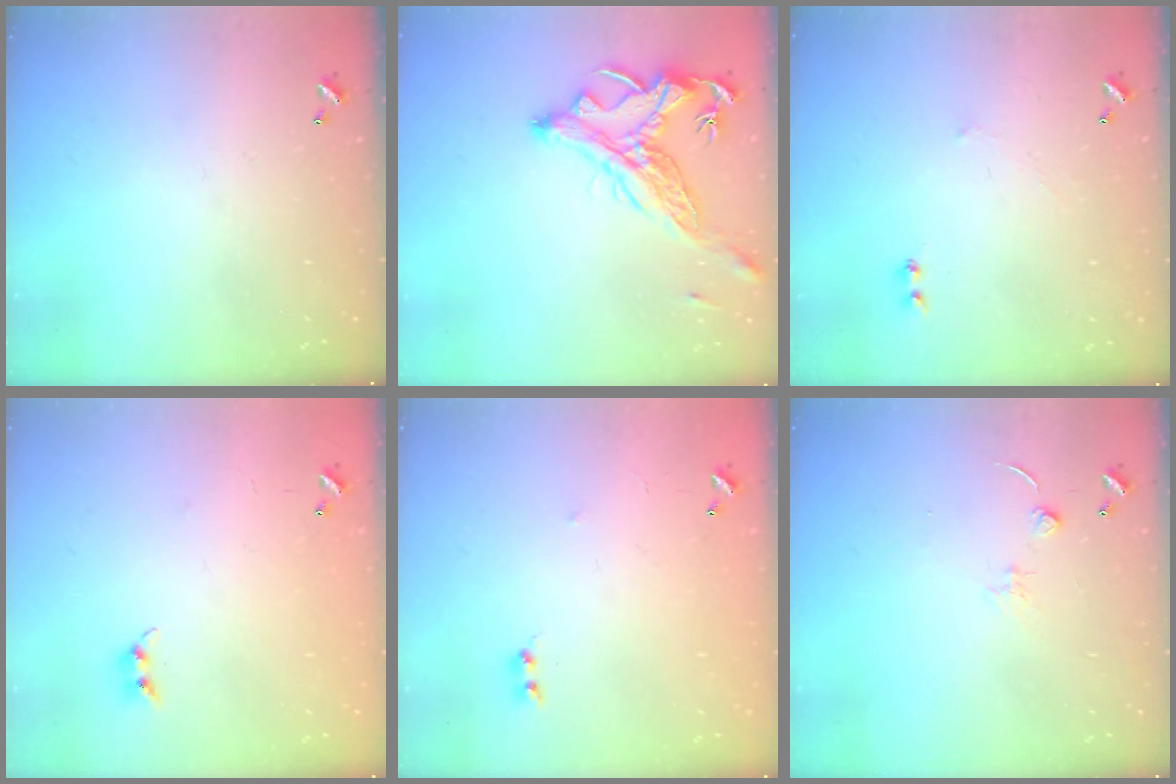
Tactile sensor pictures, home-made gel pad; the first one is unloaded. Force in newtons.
{"total": 4.1, "press": 3.9, "slide": 1.2}
{"total": 2.9, "press": 2.9, "slide": 0.4}
{"total": 7.6, "press": 7.6, "slide": 0.5}
{"total": 6.4, "press": 6.3, "slide": 0.6}
{"total": 0.9, "press": 0.9, "slide": 0.3}